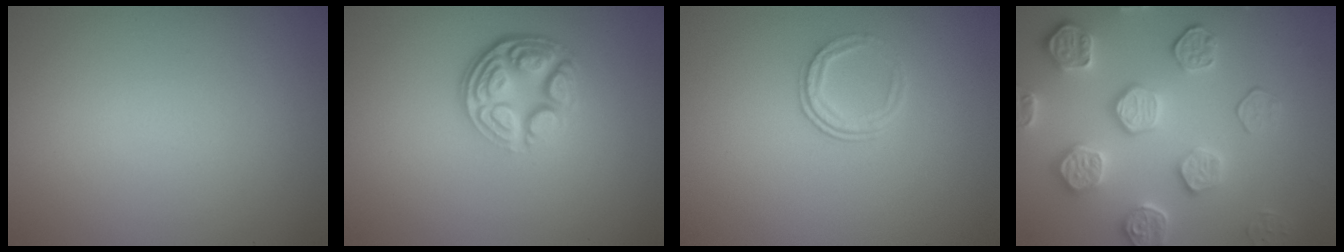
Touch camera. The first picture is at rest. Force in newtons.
{"total": 4.9, "press": 3.5, "slide": 3.4}
{"total": 1.7, "press": 1.1, "slide": 1.4}
{"total": 5.6, "press": 5.0, "slide": 2.5}